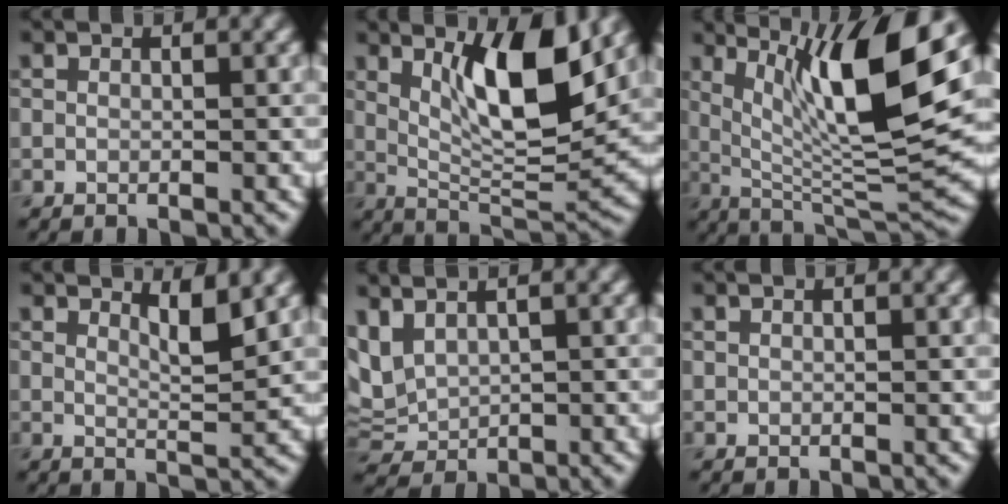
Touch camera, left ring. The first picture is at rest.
{"total": 8.2, "force": [3.1, 2.1, 7.4], "torque": [-0.120, -0.014, 0.055]}
{"total": 12.1, "force": [4.3, 2.6, 11.0], "torque": [-0.166, -0.008, 0.080]}
{"total": 2.6, "force": [1.6, 0.5, 2.0], "torque": [-0.028, -0.008, 0.028]}
{"total": 4.7, "force": [2.0, 2.9, 3.1], "torque": [-0.076, 0.005, 0.048]}
{"total": 0.0}